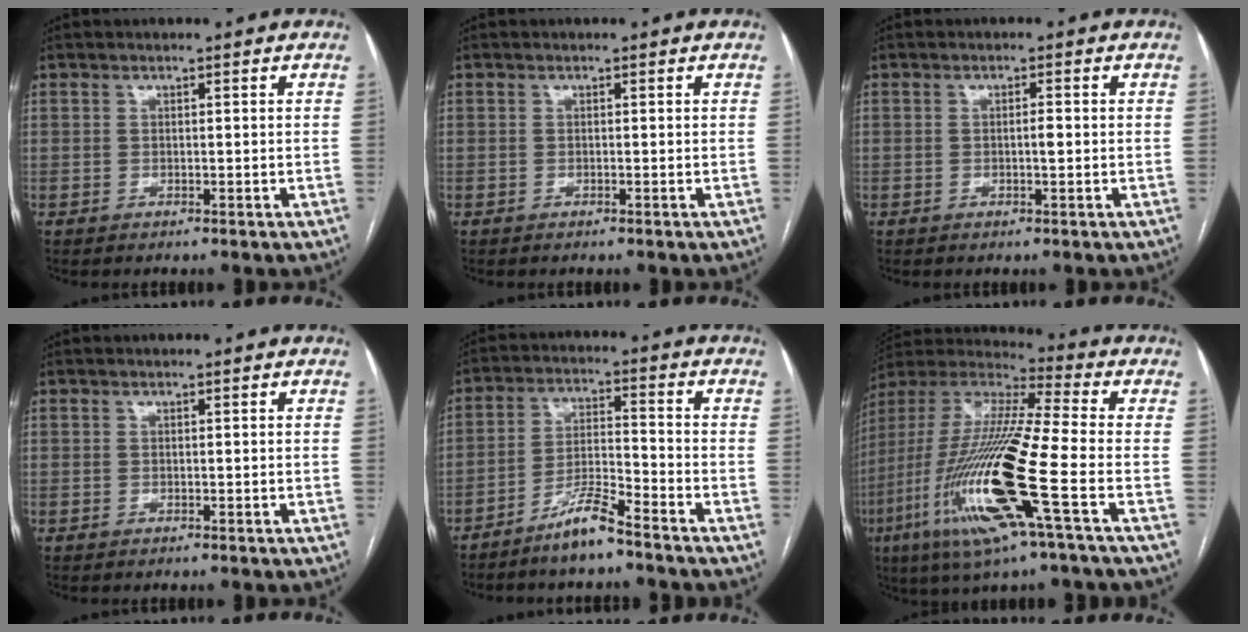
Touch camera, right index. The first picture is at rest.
{"total": 0.0}
{"total": 1.5, "force": [-0.1, 0.2, 1.5], "torque": [-0.024, 0.001, -0.002]}
{"total": 0.0}
{"total": 6.9, "force": [-5.5, 0.3, 4.1], "torque": [-0.078, -0.010, -0.109]}
{"total": 22.4, "force": [-7.1, 1.4, 21.2], "torque": [-0.464, -0.033, -0.142]}